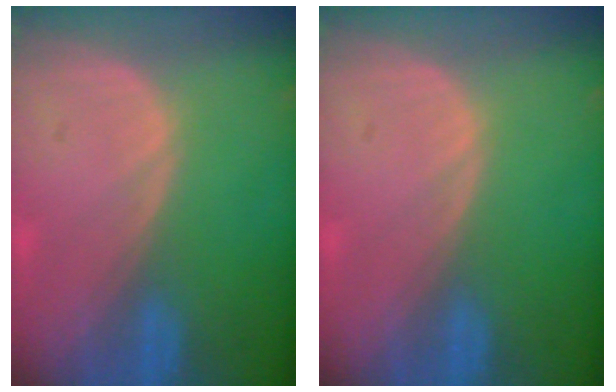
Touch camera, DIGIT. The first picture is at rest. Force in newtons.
{"total": 0.0}